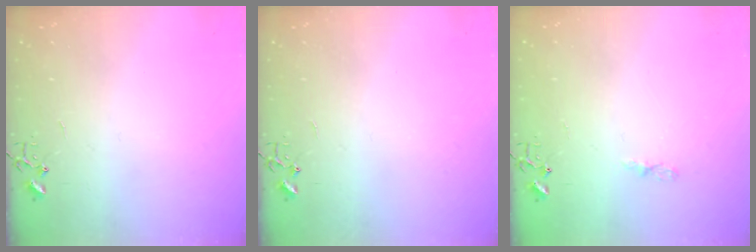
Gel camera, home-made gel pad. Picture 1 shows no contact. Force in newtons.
{"total": 0.0}
{"total": 3.4, "press": 3.4, "slide": 0.5}